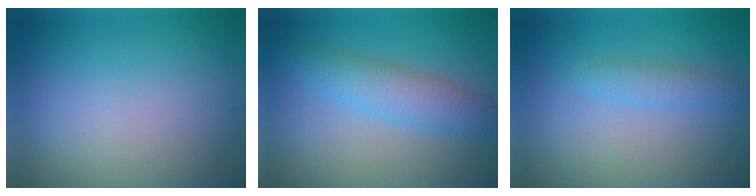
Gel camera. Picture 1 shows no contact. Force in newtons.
{"total": 4.2, "press": 4.2, "slide": 0.2}
{"total": 1.9, "press": 1.9, "slide": 0.1}